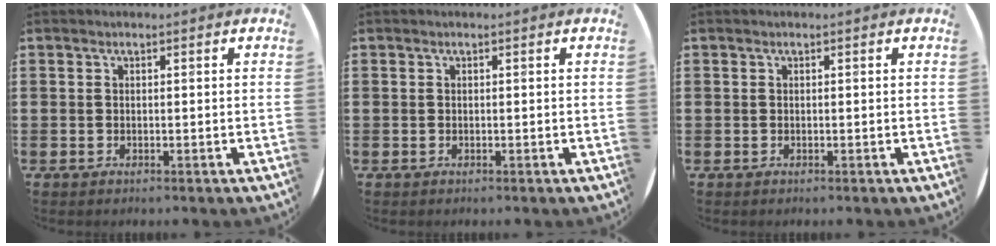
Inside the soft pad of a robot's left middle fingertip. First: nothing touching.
{"total": 0.0}
{"total": 0.0}